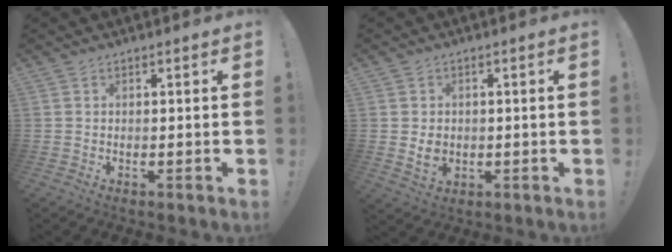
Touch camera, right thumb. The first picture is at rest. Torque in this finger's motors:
{"motor_torque": [0.40, 0.15, 0.17, 0.33, 0.03]}